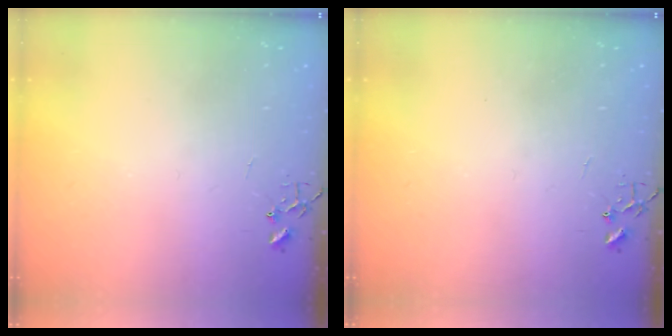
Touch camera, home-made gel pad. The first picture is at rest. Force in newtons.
{"total": 0.0}